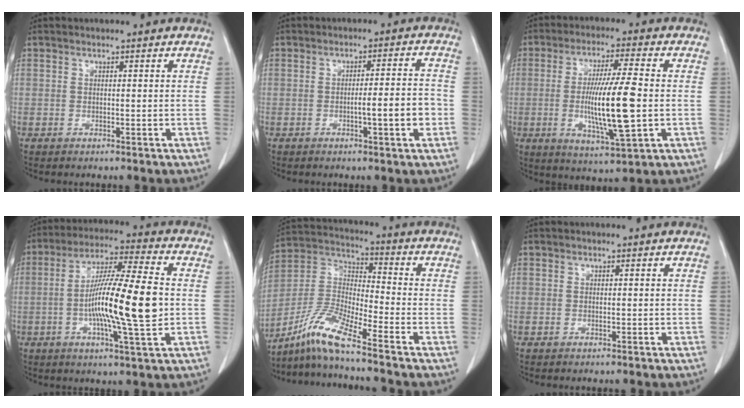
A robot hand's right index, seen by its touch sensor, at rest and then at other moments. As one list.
[{"total": 5.9, "force": [-1.7, 0.1, 5.7], "torque": [-0.081, 0.003, -0.022]}, {"total": 13.9, "force": [-1.4, 1.1, 13.7], "torque": [-0.256, -0.013, -0.025]}, {"total": 15.6, "force": [-1.5, 0.7, 15.5], "torque": [-0.273, 0.000, -0.031]}, {"total": 9.8, "force": [-8.0, -0.4, 5.6], "torque": [-0.131, 0.001, -0.158]}, {"total": 0.0}]